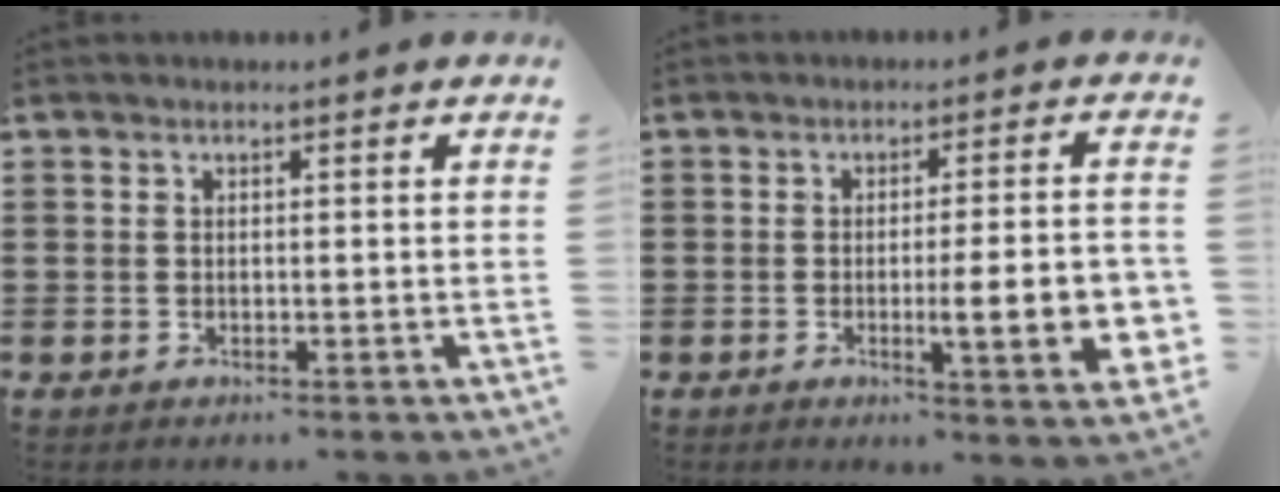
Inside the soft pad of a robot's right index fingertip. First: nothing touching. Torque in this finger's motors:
{"motor_torque": [1.05, -0.23, 0.33, 0.14]}